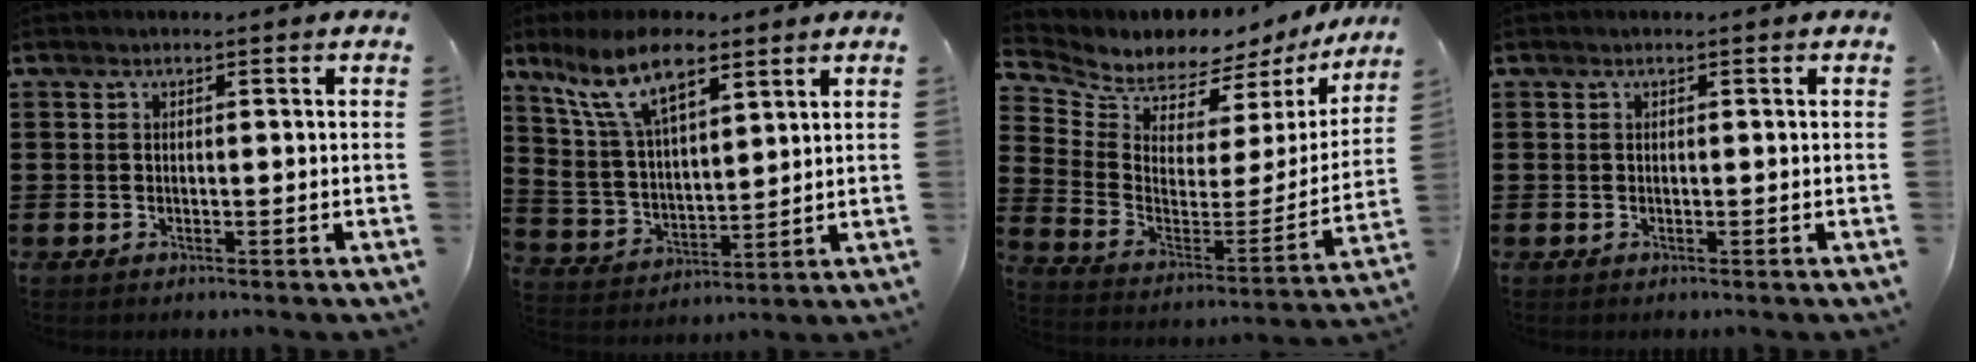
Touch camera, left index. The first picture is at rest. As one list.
[{"total": 12.3, "force": [7.9, 5.0, 8.0], "torque": [-0.173, -0.004, 0.149]}, {"total": 4.7, "force": [4.5, 1.4, -0.4], "torque": [-0.030, -0.052, 0.075]}, {"total": 0.0}]